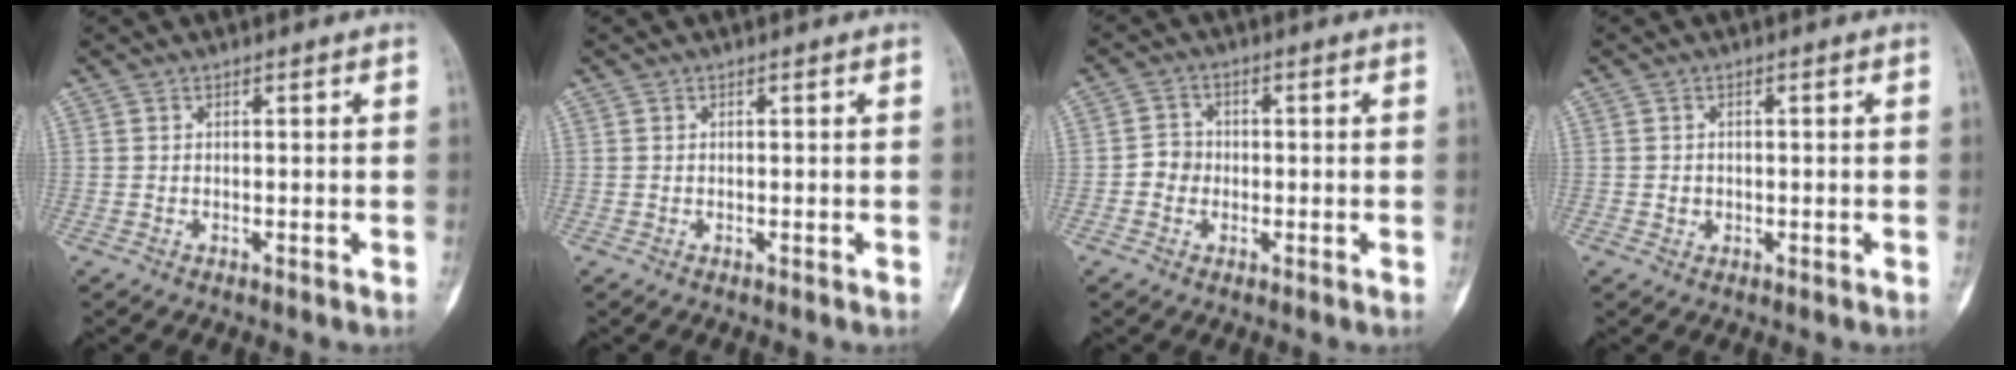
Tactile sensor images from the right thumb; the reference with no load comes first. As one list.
[{"total": 0.0}, {"total": 3.3, "force": [-0.7, 3.0, 1.0], "torque": [0.003, 0.009, -0.021]}, {"total": 1.1, "force": [-0.1, 1.0, 0.3], "torque": [0.003, 0.004, -0.001]}]